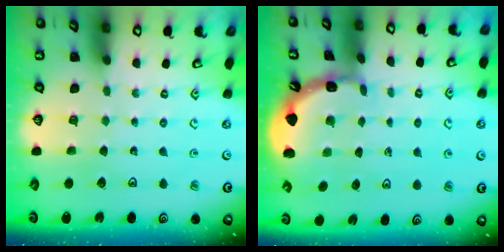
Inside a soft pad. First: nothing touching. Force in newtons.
{"total": 1.6, "press": 1.6, "slide": 0.1}